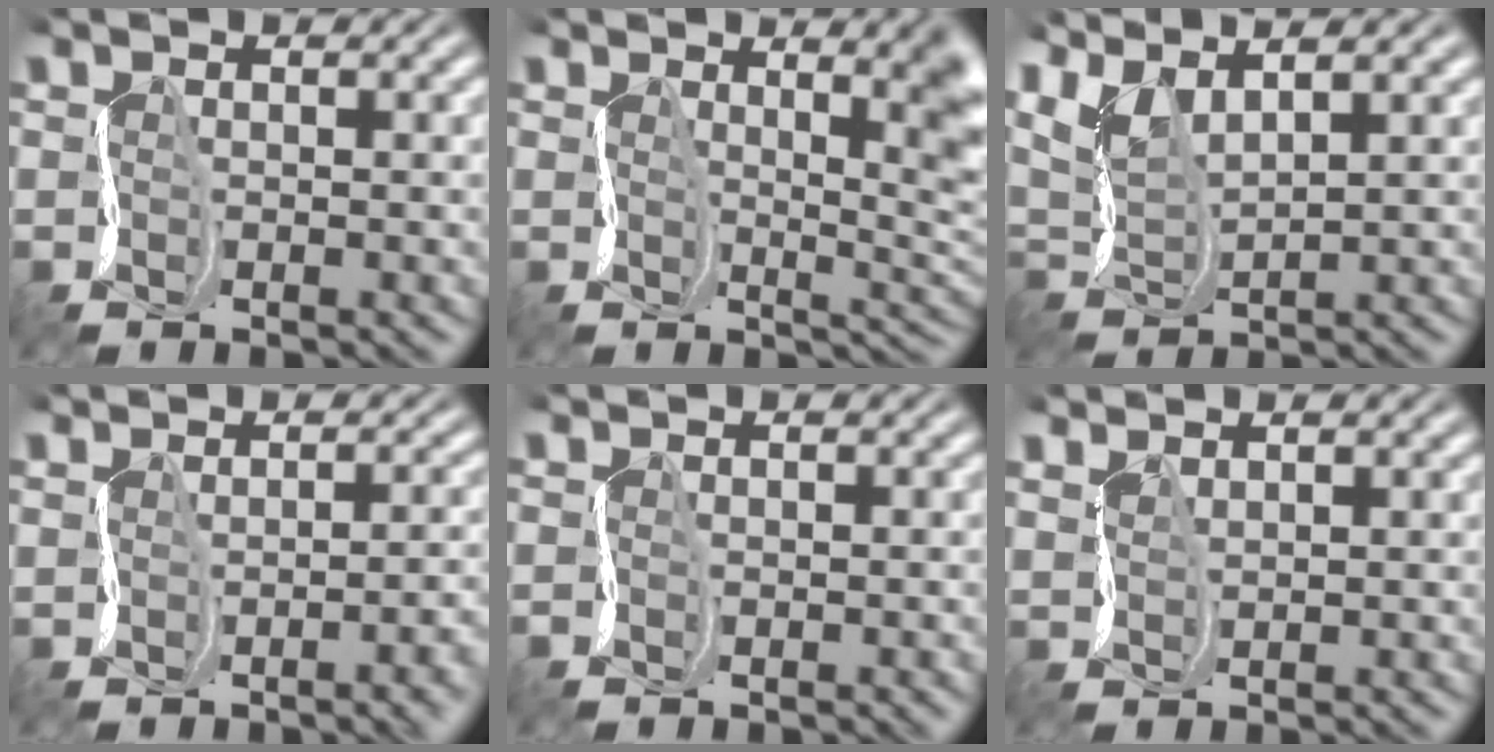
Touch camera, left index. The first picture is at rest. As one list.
[{"total": 6.7, "force": [1.9, 2.6, 5.8], "torque": [-0.044, 0.000, 0.025]}, {"total": 5.2, "force": [4.2, 1.4, 2.8], "torque": [-0.071, 0.012, 0.081]}, {"total": 3.4, "force": [-0.8, 1.6, 2.9], "torque": [-0.005, 0.003, 0.002]}, {"total": 0.8, "force": [-0.3, -0.2, -0.7], "torque": [0.009, -0.005, -0.006]}, {"total": 2.3, "force": [2.2, 0.3, -0.3], "torque": [-0.001, 0.006, 0.047]}]